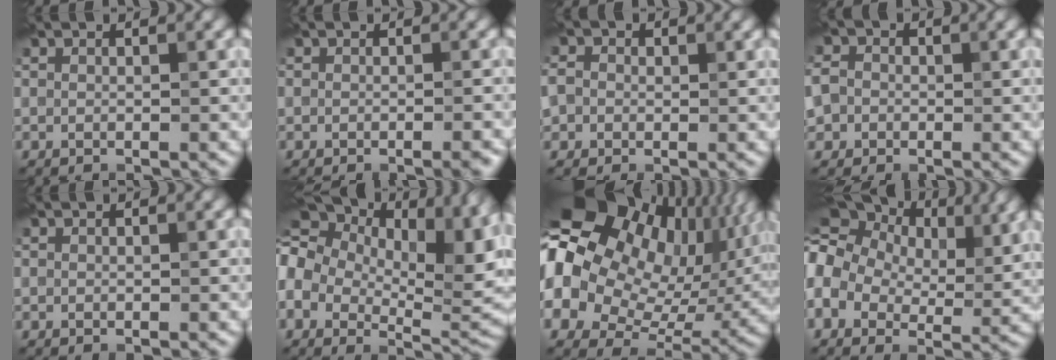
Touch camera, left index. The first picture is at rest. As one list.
[{"total": 1.3, "force": [-0.8, 0.6, 0.9], "torque": [-0.007, 0.002, -0.007]}, {"total": 3.4, "force": [0.5, 3.0, 1.4], "torque": [-0.009, 0.029, -0.022]}, {"total": 4.4, "force": [-0.4, 4.1, 1.7], "torque": [-0.023, 0.029, -0.037]}, {"total": 0.0}, {"total": 16.9, "force": [5.6, 10.4, 12.1], "torque": [-0.209, 0.039, 0.116]}, {"total": 20.7, "force": [5.5, 14.9, 13.3], "torque": [-0.277, 0.021, 0.101]}, {"total": 11.4, "force": [3.6, 7.9, 7.5], "torque": [-0.148, 0.026, 0.062]}]